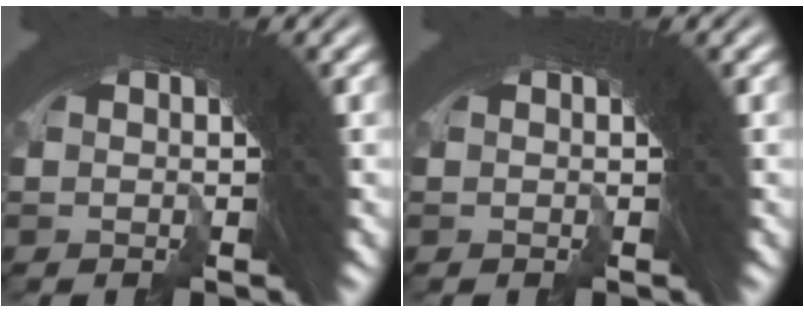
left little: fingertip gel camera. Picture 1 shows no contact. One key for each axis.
{"total": 0.0}